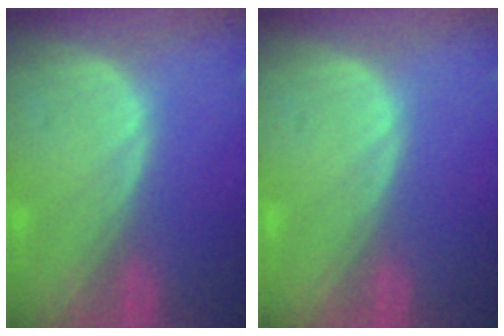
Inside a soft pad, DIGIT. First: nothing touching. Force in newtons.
{"total": 0.0}